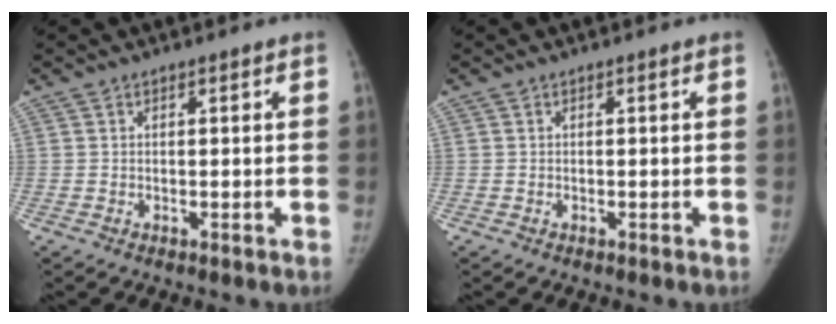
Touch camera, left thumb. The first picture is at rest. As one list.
[{"total": 0.0}]